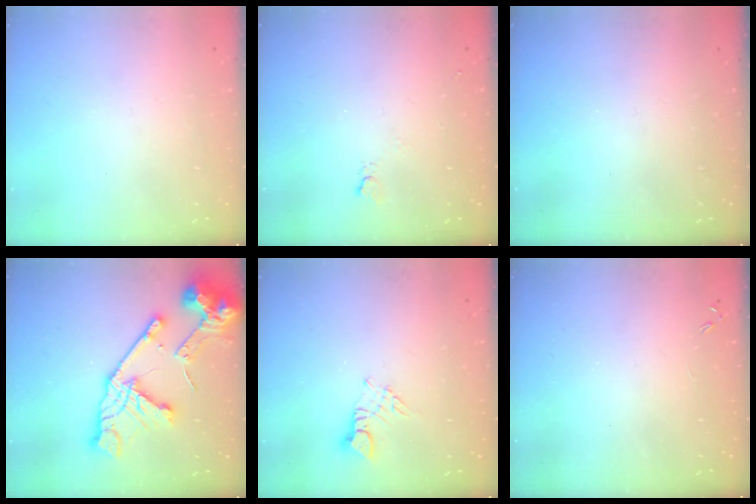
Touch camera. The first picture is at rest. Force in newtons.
{"total": 2.7, "press": 2.6, "slide": 0.5}
{"total": 0.0}
{"total": 22.3, "press": 22.2, "slide": 2.5}
{"total": 2.5, "press": 2.5, "slide": 0.4}
{"total": 0.0}